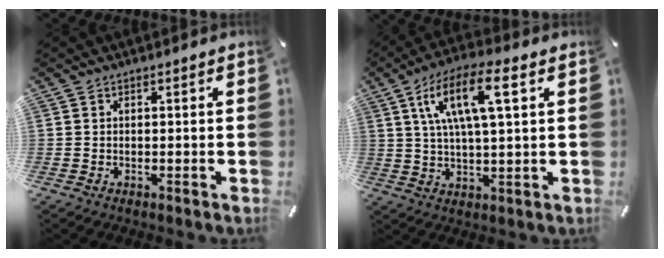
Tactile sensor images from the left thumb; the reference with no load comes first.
{"total": 12.6, "force": [4.7, 3.9, 11.0], "torque": [-0.221, 0.006, 0.077]}